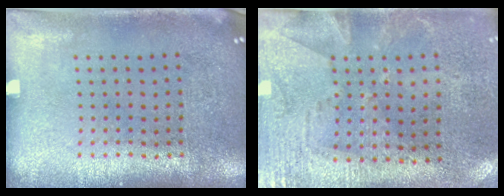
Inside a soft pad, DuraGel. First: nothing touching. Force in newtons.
{"total": 2.7, "press": 2.3, "slide": 1.5}